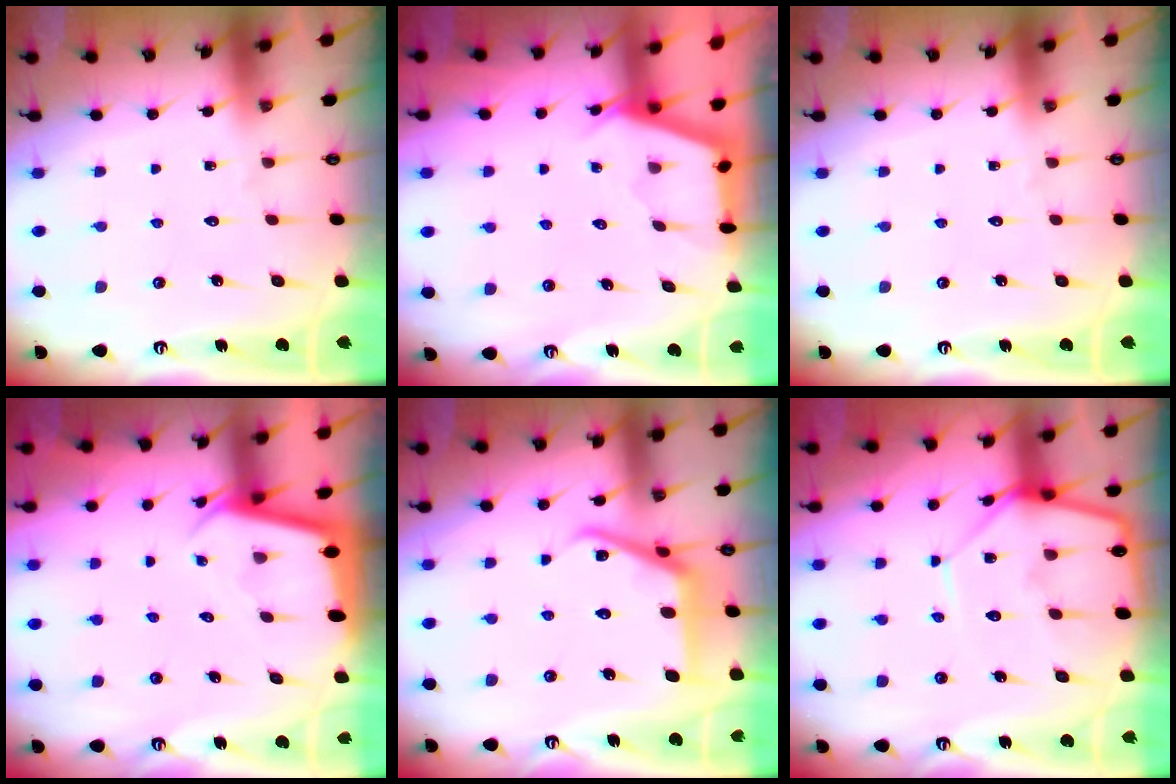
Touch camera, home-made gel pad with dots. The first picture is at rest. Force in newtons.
{"total": 2.8, "press": 2.8, "slide": 0.4}
{"total": 0.0}
{"total": 2.5, "press": 2.5, "slide": 0.1}
{"total": 10.5, "press": 10.5, "slide": 0.3}
{"total": 10.4, "press": 10.4, "slide": 0.8}